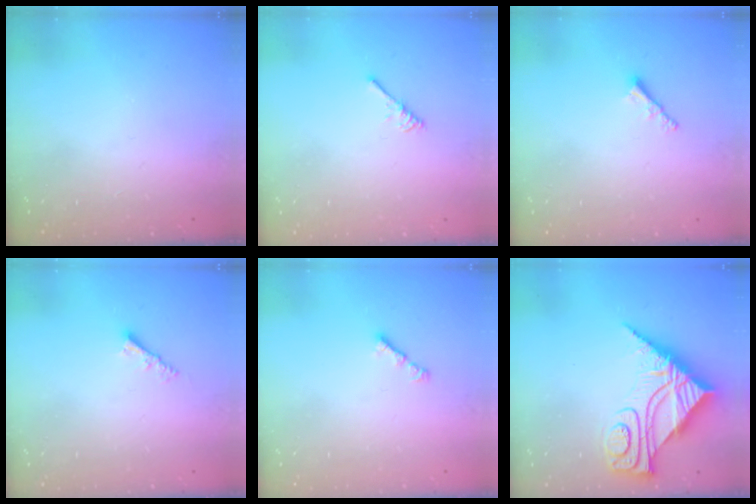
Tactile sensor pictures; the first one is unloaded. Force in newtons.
{"total": 3.0, "press": 2.9, "slide": 0.5}
{"total": 1.9, "press": 1.9, "slide": 0.5}
{"total": 3.0, "press": 3.0, "slide": 0.1}
{"total": 1.9, "press": 1.8, "slide": 0.6}
{"total": 15.0, "press": 15.0, "slide": 1.6}